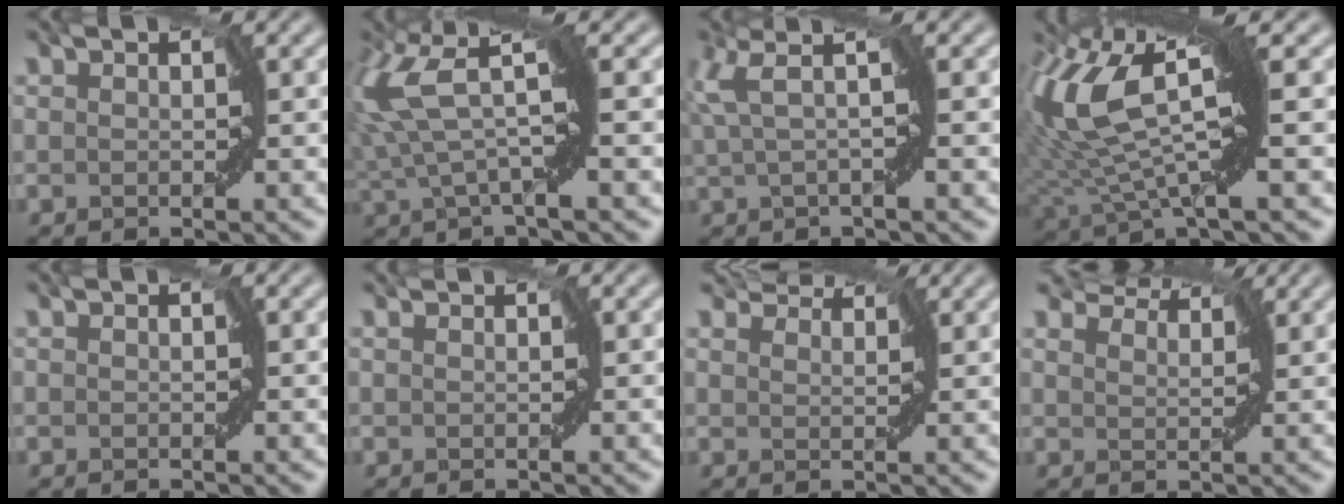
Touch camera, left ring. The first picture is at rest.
{"total": 5.5, "force": [1.1, 1.3, 5.2], "torque": [-0.122, 0.004, 0.014]}
{"total": 2.9, "force": [1.0, -0.1, 2.7], "torque": [-0.053, 0.012, 0.015]}
{"total": 8.7, "force": [2.7, 2.6, 7.8], "torque": [-0.182, -0.003, 0.050]}
{"total": 0.0}
{"total": 0.0}
{"total": 2.1, "force": [1.9, 0.7, 0.6], "torque": [-0.012, 0.003, 0.022]}
{"total": 3.8, "force": [3.7, 0.6, 0.9], "torque": [-0.020, 0.011, 0.050]}